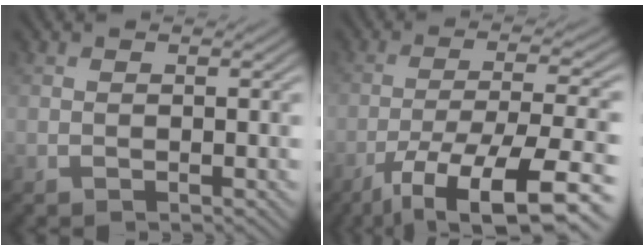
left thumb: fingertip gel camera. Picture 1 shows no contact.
{"total": 12.8, "force": [-7.5, 3.4, 9.7], "torque": [-0.182, -0.015, -0.114]}